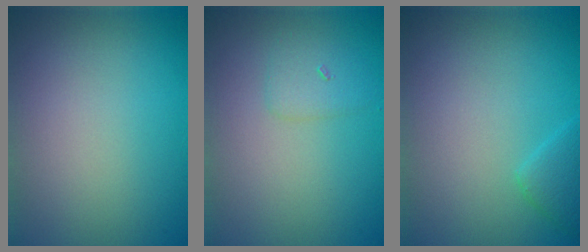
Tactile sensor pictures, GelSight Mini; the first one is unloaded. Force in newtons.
{"total": 1.4, "press": 1.4, "slide": 0.1}
{"total": 1.8, "press": 1.8, "slide": 0.2}